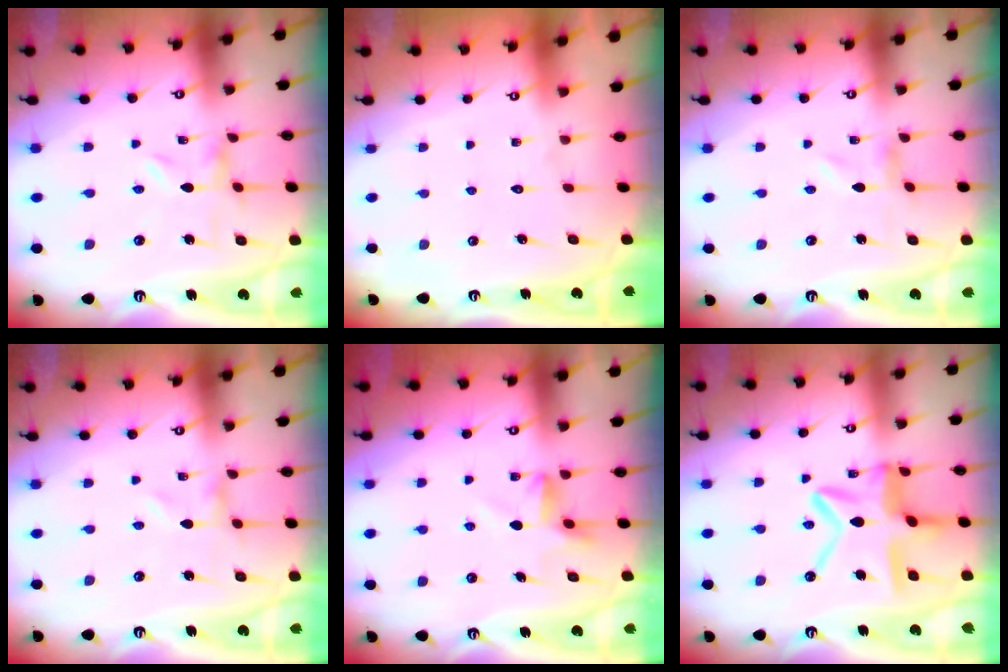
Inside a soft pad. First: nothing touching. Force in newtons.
{"total": 1.6, "press": 1.6, "slide": 0.1}
{"total": 0.0}
{"total": 0.0}
{"total": 3.2, "press": 3.0, "slide": 0.9}
{"total": 13.7, "press": 13.6, "slide": 1.4}